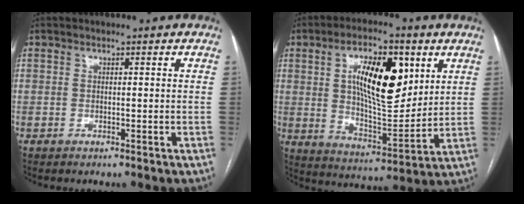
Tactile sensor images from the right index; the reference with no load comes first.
{"total": 15.9, "force": [5.2, 5.8, 13.9], "torque": [-0.238, 0.007, 0.090]}